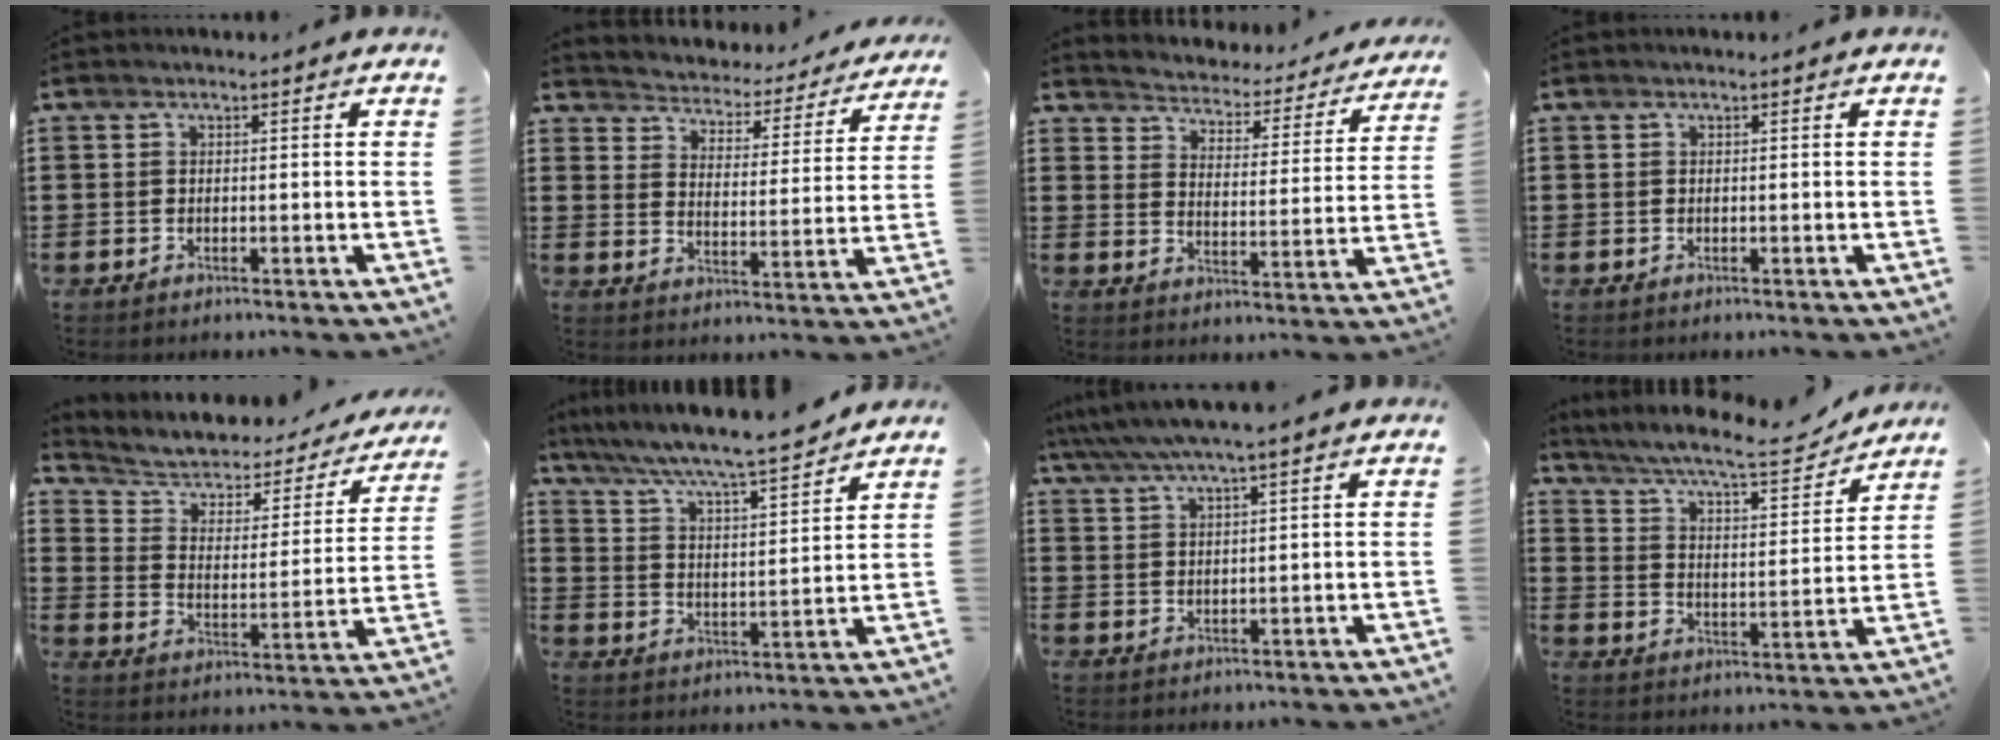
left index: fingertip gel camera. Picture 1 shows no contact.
{"total": 3.0, "force": [2.9, 0.2, -0.3], "torque": [-0.017, -0.034, 0.040]}
{"total": 2.8, "force": [2.8, 0.2, -0.3], "torque": [-0.018, -0.034, 0.039]}
{"total": 0.0}
{"total": 4.1, "force": [2.9, 2.3, 1.8], "torque": [-0.055, -0.023, 0.044]}
{"total": 6.3, "force": [5.8, -0.2, 2.5], "torque": [-0.074, -0.039, 0.095]}
{"total": 4.5, "force": [3.6, -0.2, 2.7], "torque": [-0.062, -0.009, 0.062]}
{"total": 8.5, "force": [7.4, 0.3, 4.1], "torque": [-0.109, -0.039, 0.123]}